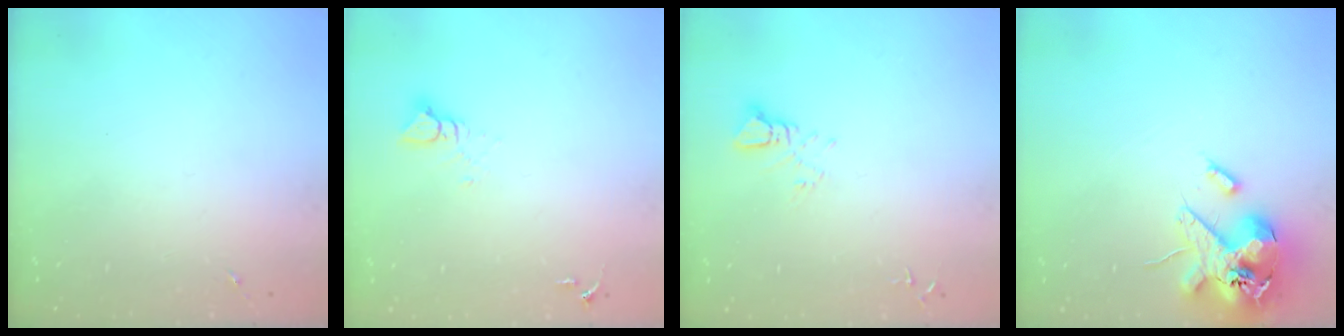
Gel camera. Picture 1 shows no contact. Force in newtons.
{"total": 3.3, "press": 3.3, "slide": 0.3}
{"total": 3.3, "press": 3.3, "slide": 0.2}
{"total": 15.7, "press": 15.5, "slide": 2.7}